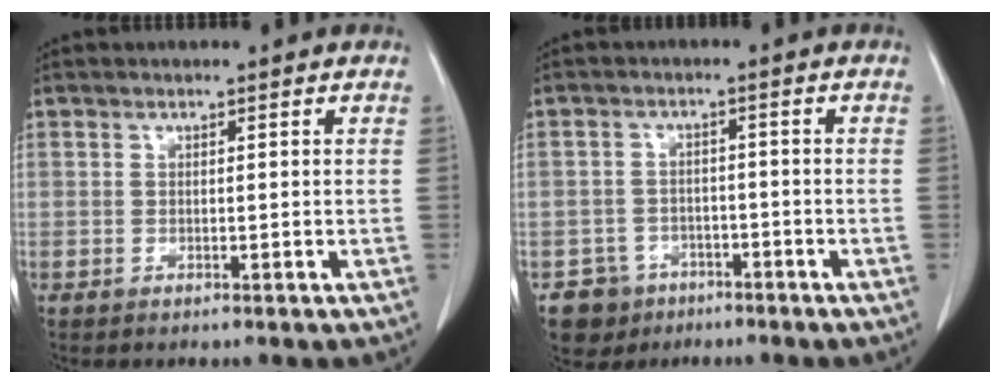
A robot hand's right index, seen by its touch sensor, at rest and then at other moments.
{"total": 5.8, "force": [-3.5, 4.6, 0.4], "torque": [-0.005, 0.009, -0.051]}